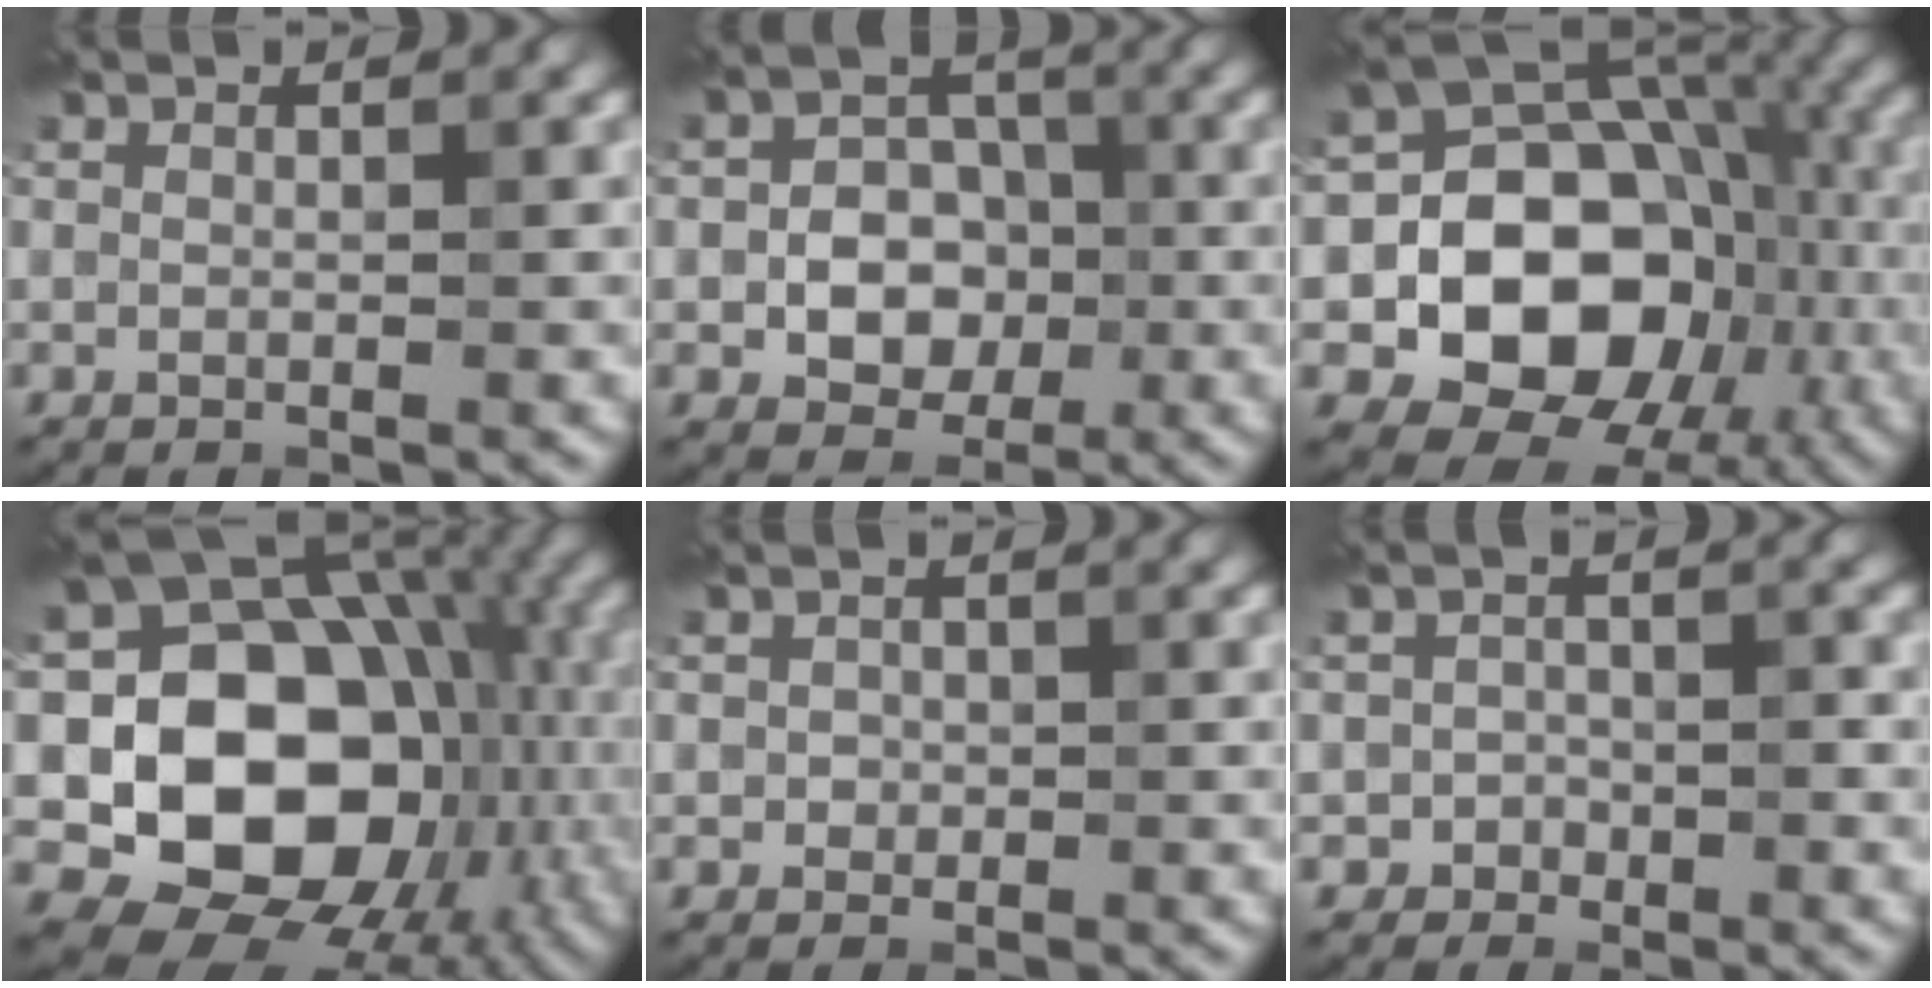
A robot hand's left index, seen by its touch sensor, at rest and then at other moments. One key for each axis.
{"total": 5.3, "fx": -1.2, "fy": 4.1, "fz": 3.2, "tx": -0.027, "ty": 0.001, "tz": -0.027}
{"total": 13.6, "fx": -3.1, "fy": 10.8, "fz": 7.8, "tx": -0.109, "ty": -0.008, "tz": -0.059}
{"total": 15.7, "fx": -1.7, "fy": 12.1, "fz": 9.8, "tx": -0.129, "ty": -0.010, "tz": -0.036}
{"total": 1.0, "fx": 0.1, "fy": 0.9, "fz": 0.3, "tx": 0.000, "ty": -0.003, "tz": -0.001}
{"total": 1.7, "fx": -0.8, "fy": 1.5, "fz": 0.3, "tx": 0.007, "ty": 0.004, "tz": -0.016}